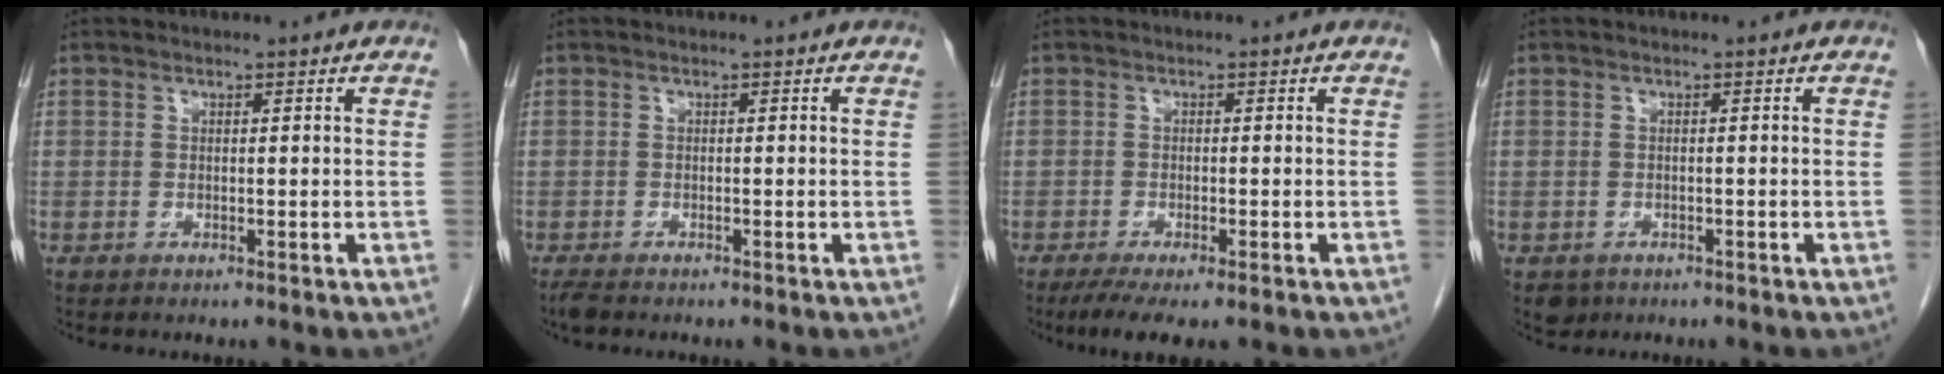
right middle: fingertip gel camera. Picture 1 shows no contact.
{"total": 1.6, "force": [-1.3, 0.4, 0.8], "torque": [-0.023, -0.006, -0.024]}
{"total": 5.3, "force": [-3.7, 1.2, 3.6], "torque": [-0.059, -0.015, -0.056]}
{"total": 2.1, "force": [-1.3, 1.6, 0.5], "torque": [-0.008, 0.002, -0.015]}